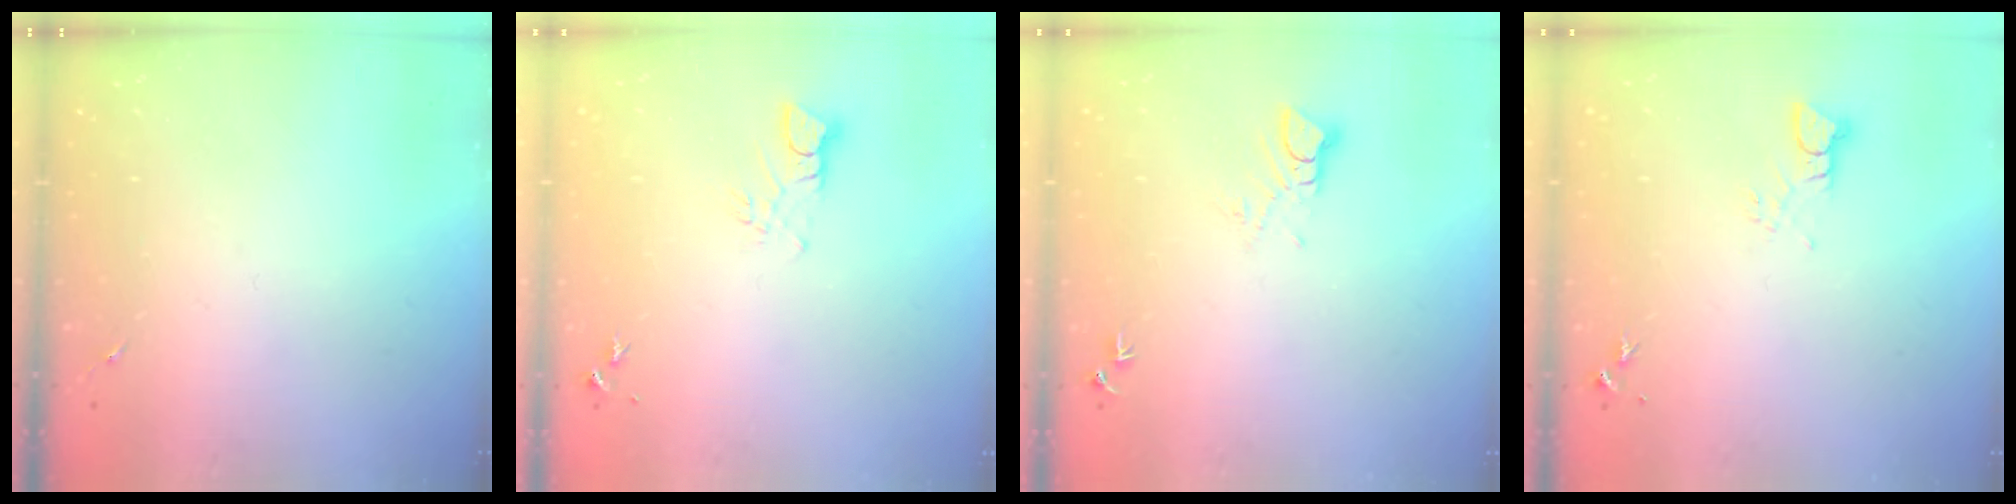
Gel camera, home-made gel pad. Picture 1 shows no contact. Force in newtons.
{"total": 3.4, "press": 3.4, "slide": 0.2}
{"total": 4.7, "press": 4.7, "slide": 0.3}
{"total": 3.3, "press": 3.3, "slide": 0.4}